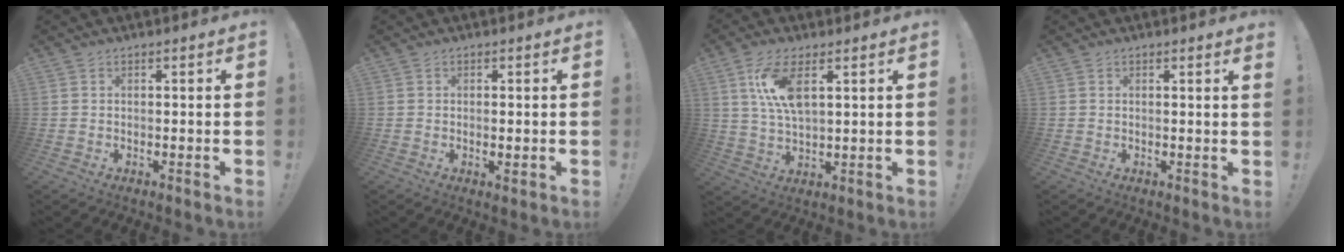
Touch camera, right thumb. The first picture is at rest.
{"total": 1.6, "force": [0.3, 0.4, 1.5], "torque": [-0.018, -0.003, 0.004]}
{"total": 10.3, "force": [4.0, 4.1, 8.6], "torque": [-0.165, -0.013, 0.069]}
{"total": 1.1, "force": [0.8, -0.5, 0.6], "torque": [0.001, -0.008, 0.010]}